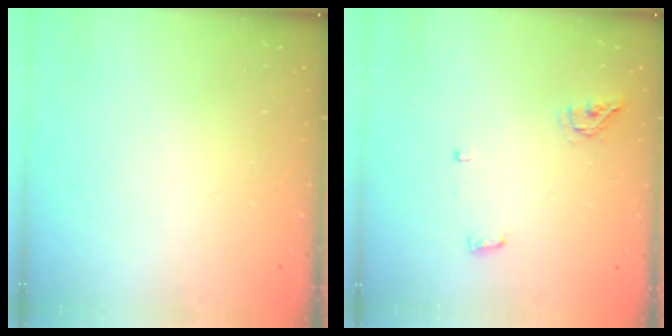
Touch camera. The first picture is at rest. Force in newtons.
{"total": 4.9, "press": 4.8, "slide": 1.0}